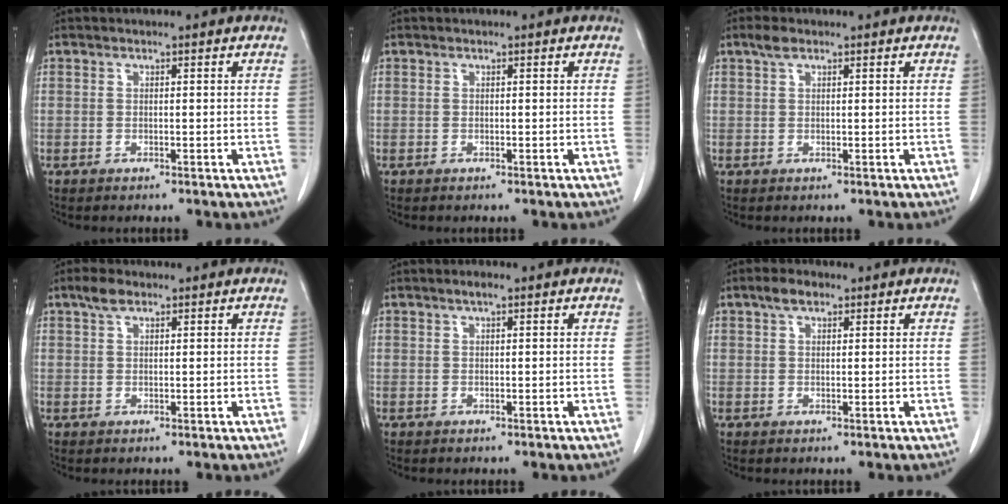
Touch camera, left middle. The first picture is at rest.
{"total": 0.0}
{"total": 1.7, "force": [1.1, 0.7, 1.0], "torque": [-0.024, 0.010, 0.022]}
{"total": 2.4, "force": [1.6, 1.1, 1.5], "torque": [-0.034, 0.010, 0.032]}
{"total": 1.1, "force": [0.7, 0.2, 0.8], "torque": [-0.017, 0.003, 0.012]}
{"total": 2.6, "force": [1.6, 1.3, 1.6], "torque": [-0.033, 0.009, 0.031]}